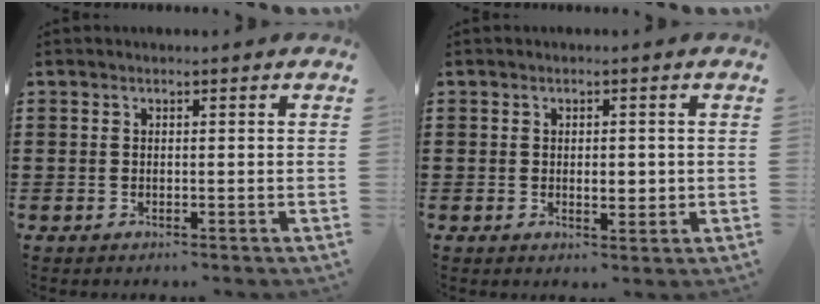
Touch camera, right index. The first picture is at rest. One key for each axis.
{"total": 2.7, "fx": 0.0, "fy": 1.3, "fz": 2.4, "tx": -0.039, "ty": 0.000, "tz": -0.002}